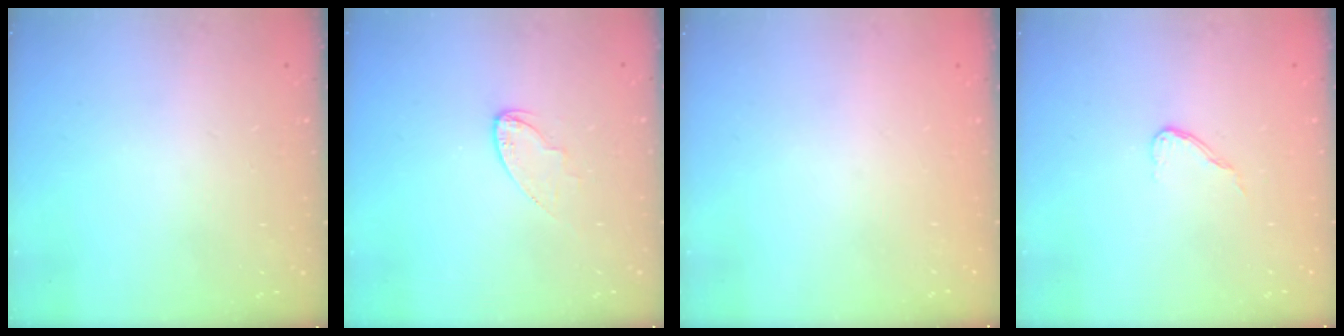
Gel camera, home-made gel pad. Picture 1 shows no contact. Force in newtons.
{"total": 5.3, "press": 5.3, "slide": 0.5}
{"total": 0.0}
{"total": 5.1, "press": 5.1, "slide": 0.4}